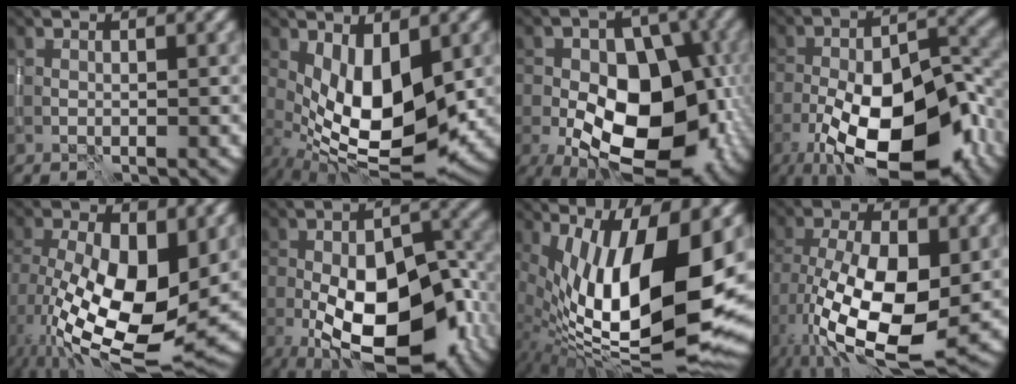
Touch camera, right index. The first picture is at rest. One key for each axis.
{"total": 8.6, "fx": -0.2, "fy": 4.0, "fz": 7.6, "tx": -0.138, "ty": -0.013, "tz": 0.003}
{"total": 15.7, "fx": -3.7, "fy": 9.9, "fz": 11.7, "tx": -0.160, "ty": -0.014, "tz": -0.055}
{"total": 15.6, "fx": -7.7, "fy": 6.7, "fz": 11.9, "tx": -0.186, "ty": -0.020, "tz": -0.127}
{"total": 13.3, "fx": -2.0, "fy": 6.4, "fz": 11.5, "tx": -0.214, "ty": -0.021, "tz": -0.030}
{"total": 15.1, "fx": -5.4, "fy": 7.7, "fz": 11.8, "tx": -0.175, "ty": -0.023, "tz": -0.082}
{"total": 17.2, "fx": 1.3, "fy": 6.7, "fz": 15.8, "tx": -0.258, "ty": -0.001, "tz": 0.032}
{"total": 13.0, "fx": -3.2, "fy": 5.7, "fz": 11.2, "tx": -0.207, "ty": -0.011, "tz": -0.056}